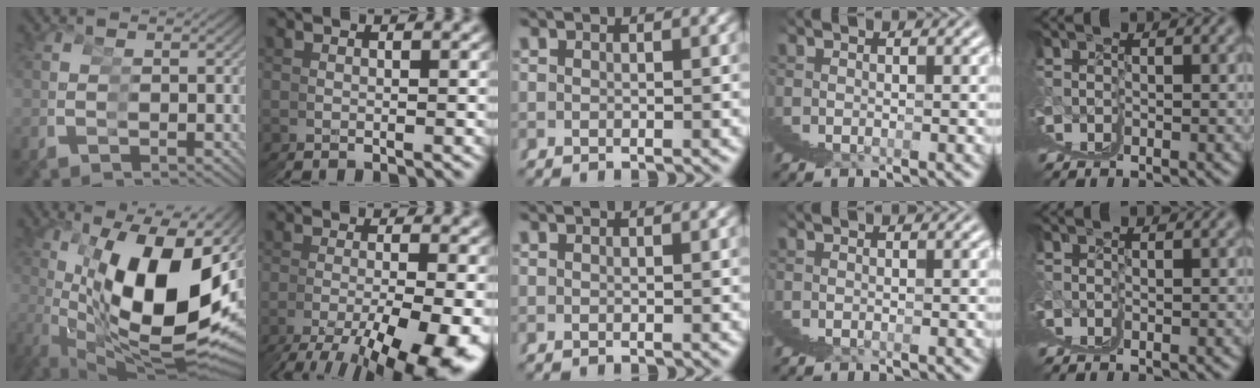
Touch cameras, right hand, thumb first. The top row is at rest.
{"thumb": {"total": 21.3, "force": [-0.7, 10.3, 18.7], "torque": [-0.312, -0.033, 0.025]}, "index": {"total": 9.6, "force": [-4.5, 3.3, 7.8], "torque": [-0.127, -0.033, -0.048]}}